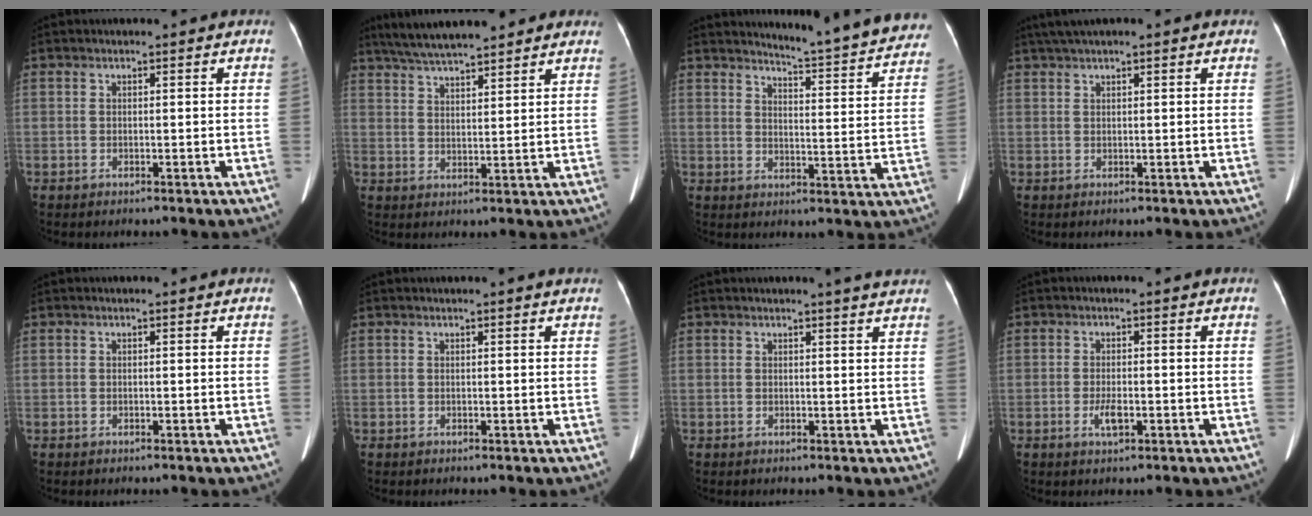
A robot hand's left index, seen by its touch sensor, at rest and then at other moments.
{"total": 11.7, "force": [10.1, 1.9, 5.6], "torque": [-0.090, 0.031, 0.156]}
{"total": 16.6, "force": [15.9, 0.5, 4.8], "torque": [-0.058, -0.079, 0.176]}
{"total": 4.5, "force": [3.3, 0.4, 3.0], "torque": [-0.053, 0.033, 0.058]}
{"total": 0.0}
{"total": 0.7, "force": [0.6, -0.1, 0.4], "torque": [-0.010, 0.013, 0.015]}
{"total": 3.8, "force": [3.4, -0.4, 1.7], "torque": [-0.023, 0.001, 0.028]}
{"total": 2.6, "force": [-1.0, 0.8, 2.3], "torque": [-0.048, -0.002, -0.015]}